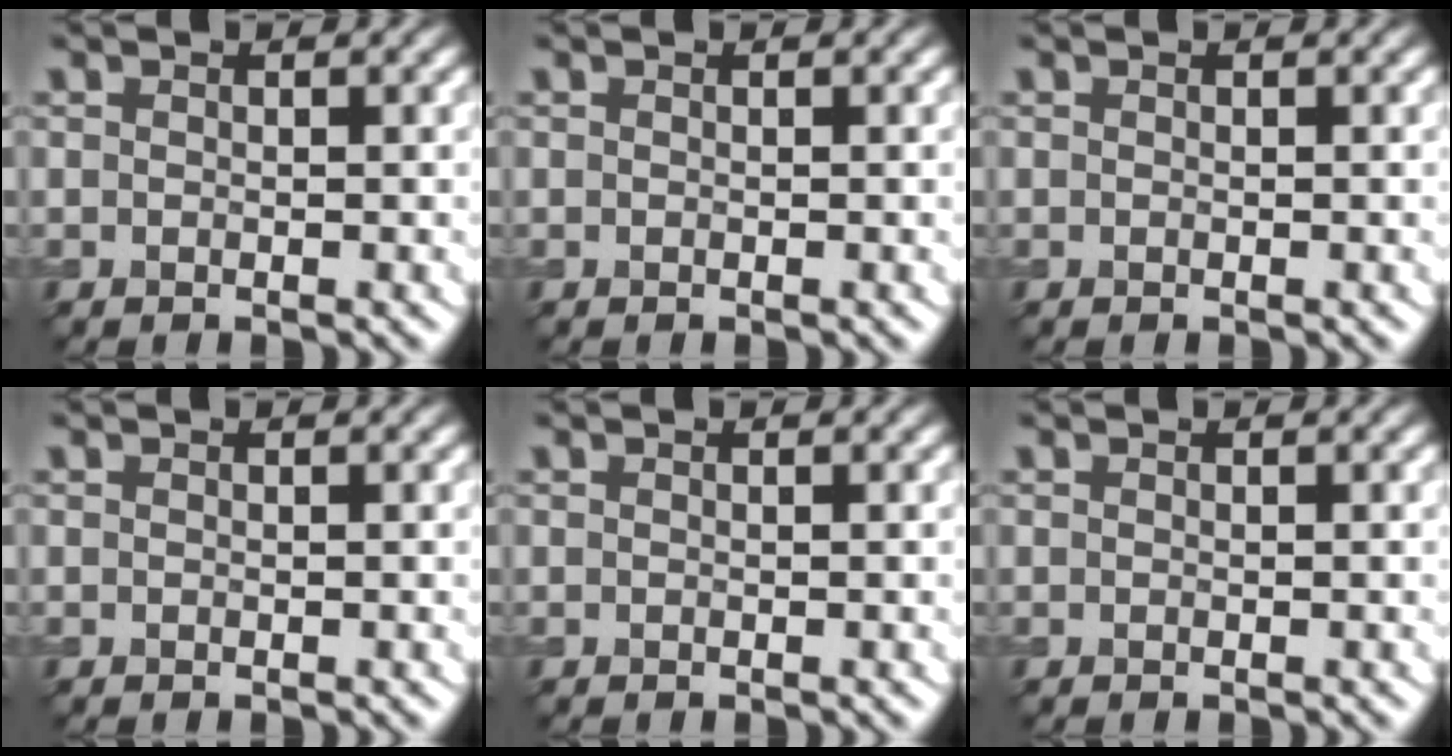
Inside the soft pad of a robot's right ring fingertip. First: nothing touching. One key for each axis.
{"total": 0.0}
{"total": 0.0}
{"total": 0.0}
{"total": 0.0}
{"total": 0.0}